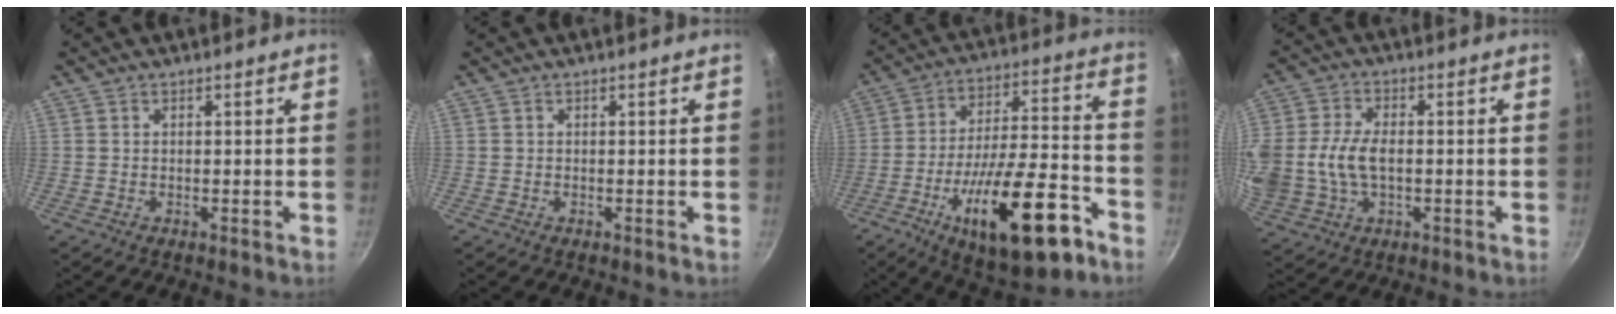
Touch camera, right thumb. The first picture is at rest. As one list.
[{"total": 0.0}, {"total": 23.0, "force": [-11.1, 8.2, 18.4], "torque": [-0.264, 0.052, -0.162]}, {"total": 14.6, "force": [-0.6, 10.0, 10.6], "torque": [-0.237, 0.018, -0.013]}]